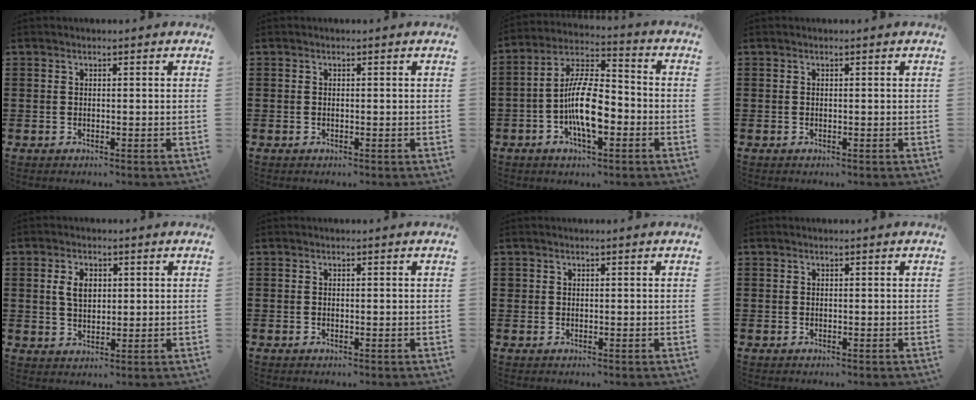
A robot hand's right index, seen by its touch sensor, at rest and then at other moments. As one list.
[{"total": 0.0}, {"total": 10.8, "force": [-2.8, 4.4, 9.4], "torque": [-0.192, -0.003, -0.057]}, {"total": 0.0}, {"total": 4.1, "force": [0.9, 2.6, 3.0], "torque": [-0.065, 0.012, 0.015]}, {"total": 0.0}, {"total": 0.7, "force": [0.2, 0.6, 0.1], "torque": [-0.004, 0.004, 0.005]}, {"total": 0.0}]